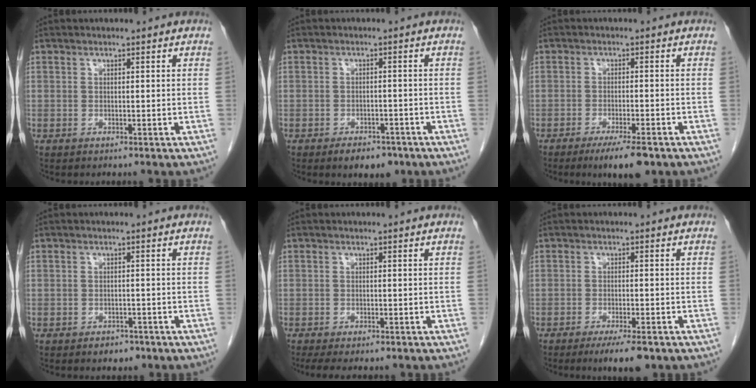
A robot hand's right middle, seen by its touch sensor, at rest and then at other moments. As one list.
[{"total": 4.4, "force": [-3.1, 2.2, 2.2], "torque": [-0.028, 0.001, -0.038]}, {"total": 6.1, "force": [-4.1, 0.9, 4.4], "torque": [-0.065, -0.012, -0.062]}, {"total": 2.1, "force": [-1.4, 1.3, 0.7], "torque": [-0.013, 0.002, -0.014]}, {"total": 5.2, "force": [-4.1, 1.5, 2.9], "torque": [-0.037, -0.012, -0.058]}, {"total": 5.4, "force": [-3.7, 0.9, 3.8], "torque": [-0.053, -0.010, -0.053]}]